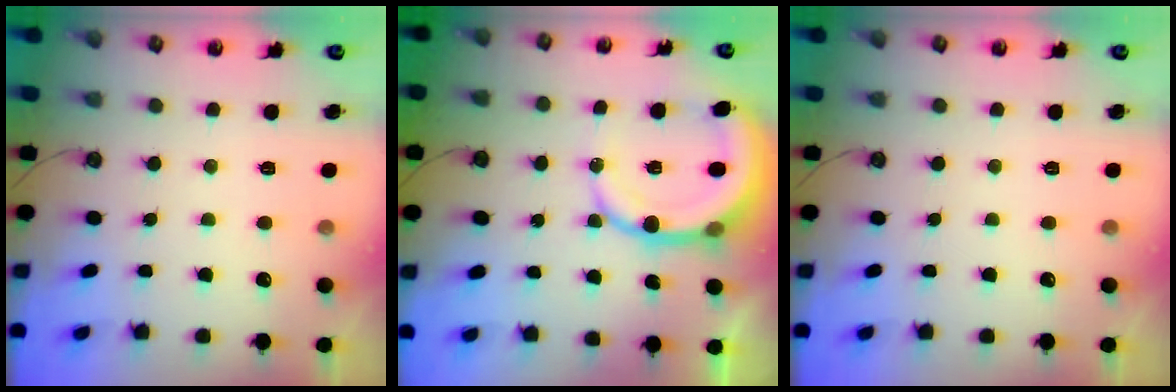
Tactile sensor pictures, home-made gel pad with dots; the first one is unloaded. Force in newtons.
{"total": 12.2, "press": 12.0, "slide": 2.4}
{"total": 0.0}